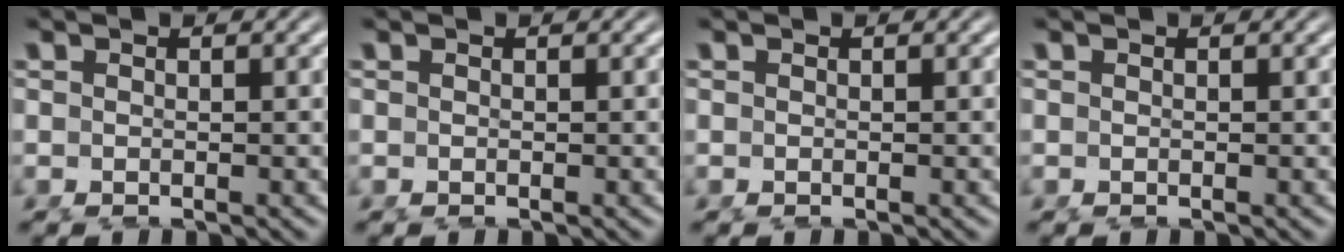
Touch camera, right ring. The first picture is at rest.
{"total": 0.0}
{"total": 0.0}
{"total": 0.0}